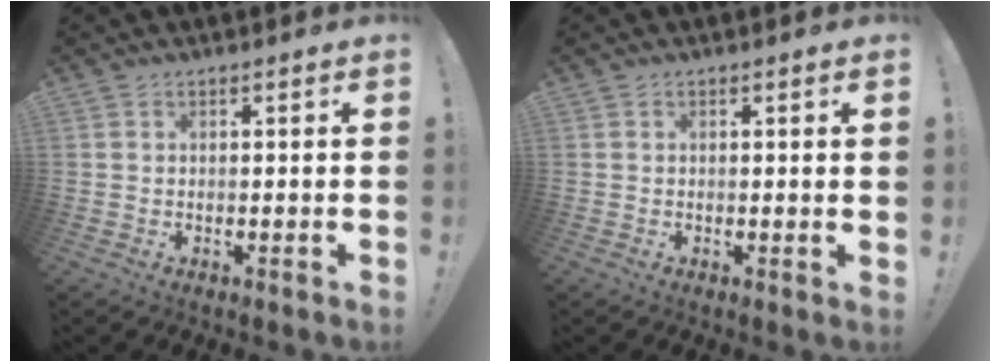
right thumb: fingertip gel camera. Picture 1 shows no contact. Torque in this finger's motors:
{"motor_torque": [0.17, 0.21, -0.11, 0.02, 0.07]}